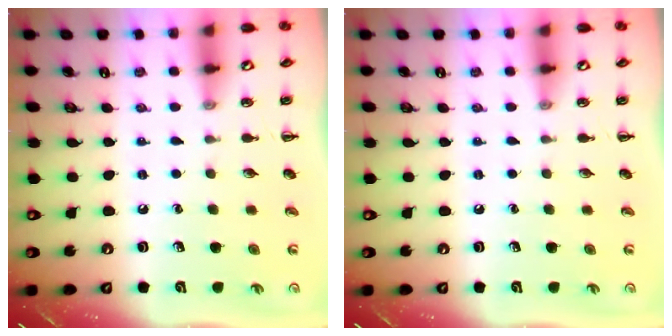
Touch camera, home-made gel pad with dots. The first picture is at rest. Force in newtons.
{"total": 0.0}